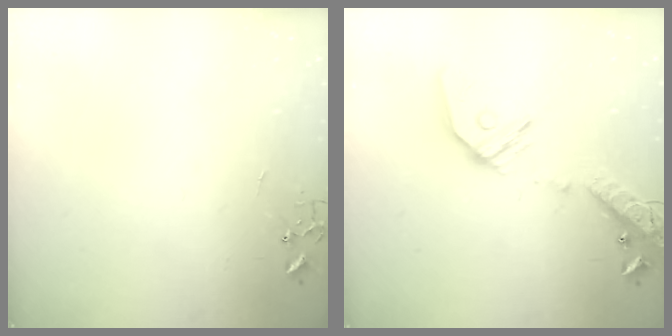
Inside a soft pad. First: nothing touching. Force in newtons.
{"total": 18.3, "press": 17.9, "slide": 3.6}